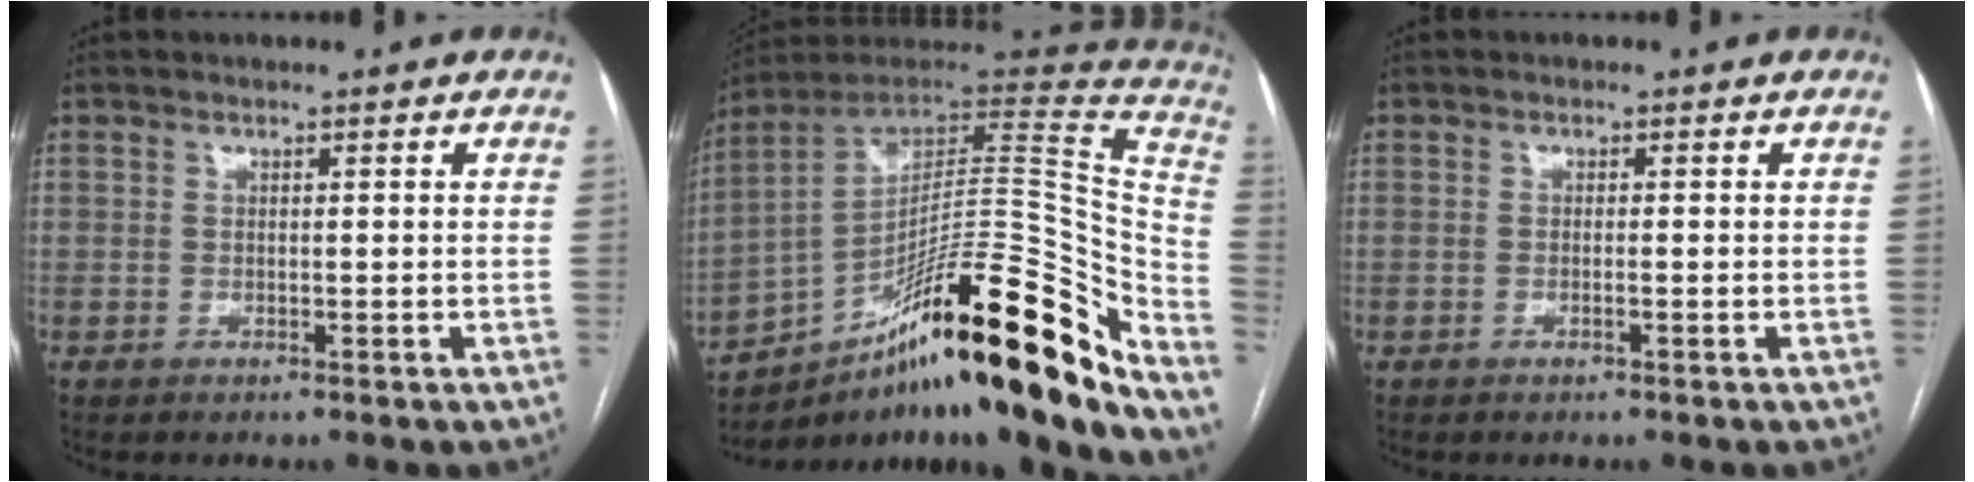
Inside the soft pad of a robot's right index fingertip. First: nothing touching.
{"total": 33.7, "force": [-20.4, 4.5, 26.5], "torque": [-0.310, 0.024, -0.313]}
{"total": 0.7, "force": [-0.3, 0.0, 0.7], "torque": [-0.014, 0.000, -0.003]}